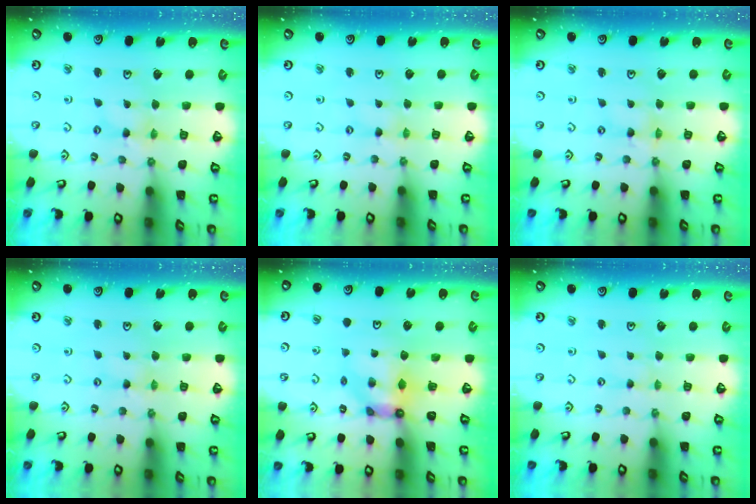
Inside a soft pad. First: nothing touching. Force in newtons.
{"total": 0.7, "press": 0.6, "slide": 0.1}
{"total": 0.0}
{"total": 1.3, "press": 1.2, "slide": 0.2}
{"total": 6.7, "press": 6.7, "slide": 0.1}
{"total": 0.7, "press": 0.6, "slide": 0.1}